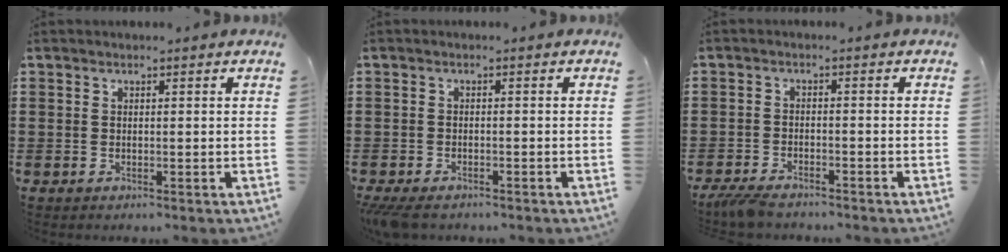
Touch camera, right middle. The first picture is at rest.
{"total": 2.1, "force": [-1.7, 0.5, 1.1], "torque": [-0.033, -0.003, -0.038]}
{"total": 3.3, "force": [-3.0, 0.5, 1.1], "torque": [-0.033, -0.002, -0.064]}